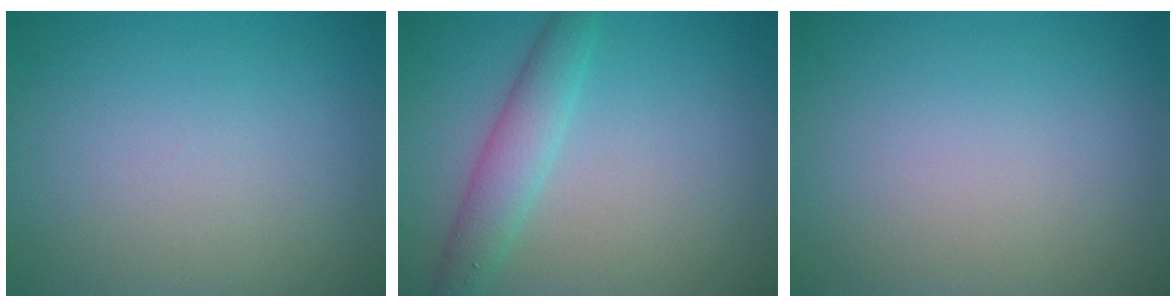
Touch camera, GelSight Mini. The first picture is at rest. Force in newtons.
{"total": 3.3, "press": 3.3, "slide": 0.1}
{"total": 0.0}